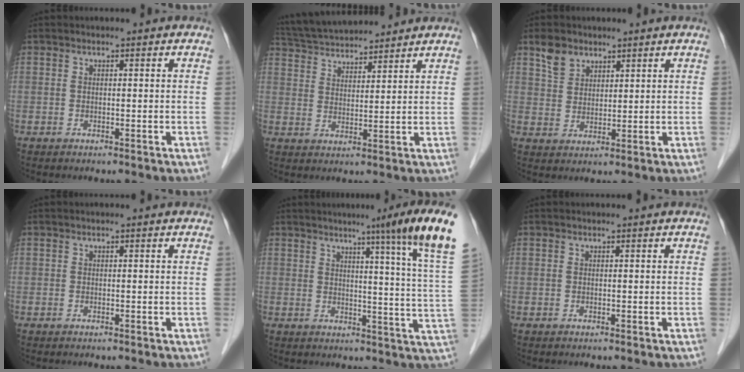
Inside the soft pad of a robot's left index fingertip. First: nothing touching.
{"total": 12.7, "force": [12.0, 2.1, 3.7], "torque": [-0.074, 0.037, 0.203]}
{"total": 4.2, "force": [3.0, 2.6, 1.2], "torque": [-0.031, 0.011, 0.066]}
{"total": 0.0}
{"total": 13.5, "force": [8.8, -2.6, 10.0], "torque": [-0.130, -0.029, 0.093]}
{"total": 0.0}